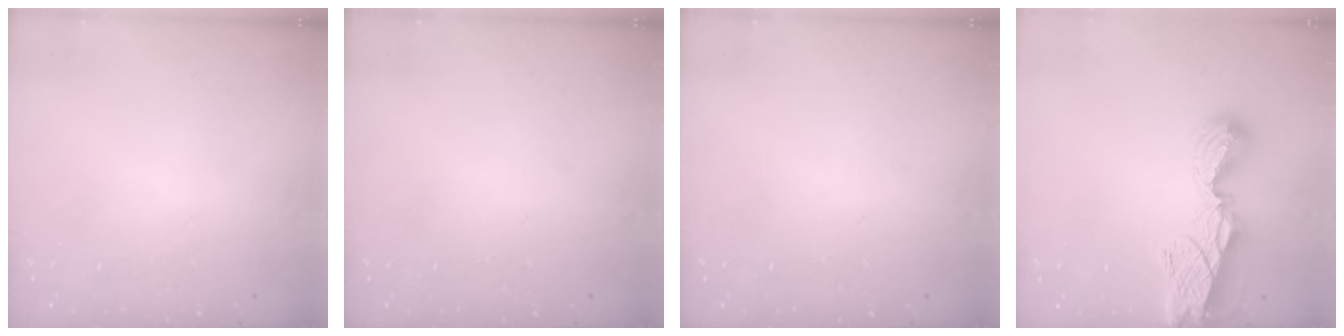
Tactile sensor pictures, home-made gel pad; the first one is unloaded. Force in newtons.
{"total": 0.0}
{"total": 0.0}
{"total": 9.7, "press": 9.7, "slide": 0.9}